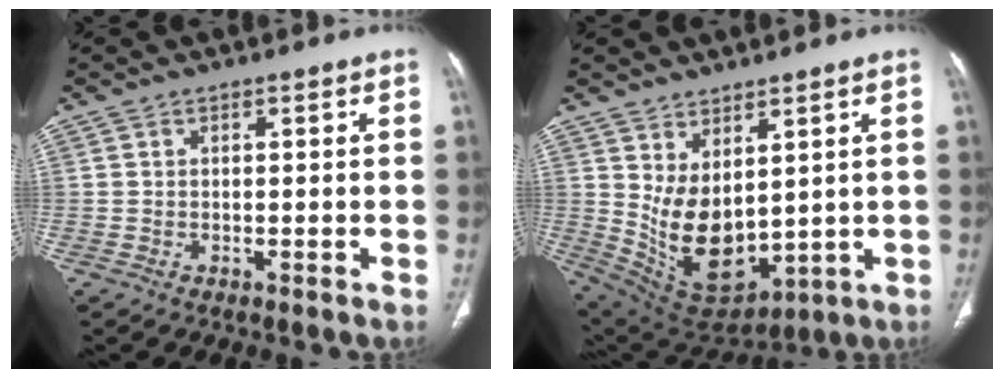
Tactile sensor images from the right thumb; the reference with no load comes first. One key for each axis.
{"total": 12.7, "fx": 2.6, "fy": 7.4, "fz": 10.0, "tx": -0.158, "ty": -0.034, "tz": 0.083}